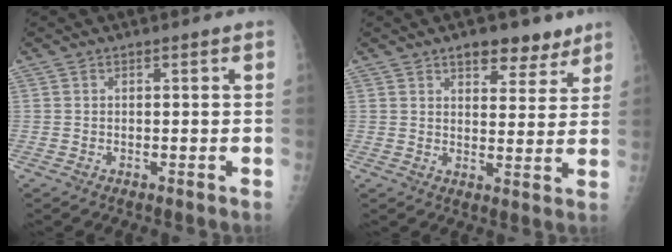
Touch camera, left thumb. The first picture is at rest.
{"total": 7.9, "force": [5.5, 4.0, 4.0], "torque": [-0.020, -0.027, 0.078]}